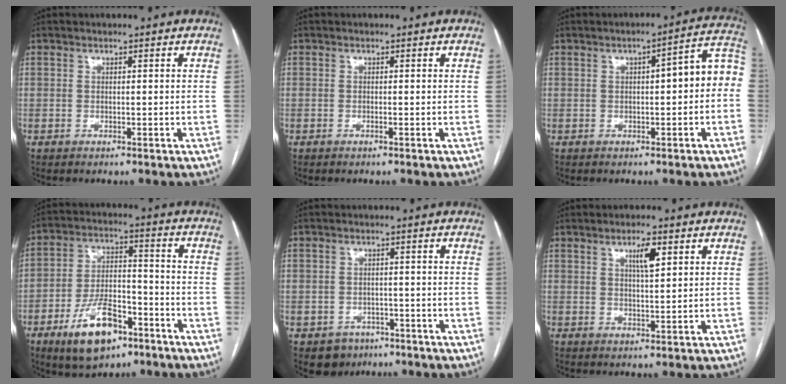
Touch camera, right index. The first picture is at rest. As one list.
[{"total": 0.0}, {"total": 8.0, "force": [0.1, 1.9, 7.7], "torque": [-0.093, 0.041, -0.003]}, {"total": 12.5, "force": [-7.1, 5.7, 8.6], "torque": [-0.156, 0.007, -0.116]}, {"total": 4.4, "force": [-2.3, 3.7, 0.5], "torque": [0.000, 0.009, -0.027]}, {"total": 4.0, "force": [1.8, 0.7, 3.4], "torque": [-0.059, 0.001, 0.031]}]